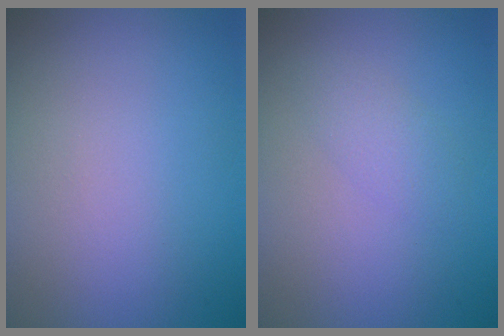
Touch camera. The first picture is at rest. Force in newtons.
{"total": 1.6, "press": 1.6, "slide": 0.0}